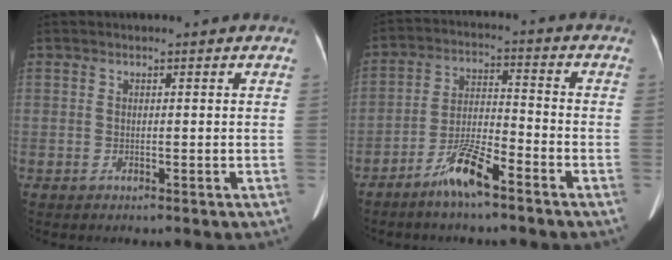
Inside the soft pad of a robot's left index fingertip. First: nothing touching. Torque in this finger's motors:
{"motor_torque": [0.96, 0.93, 0.12, 0.11]}